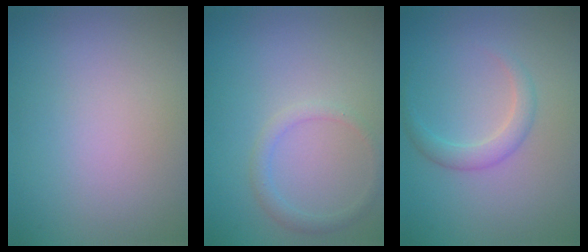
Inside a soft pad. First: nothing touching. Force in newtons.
{"total": 1.5, "press": 1.5, "slide": 0.1}
{"total": 2.0, "press": 2.0, "slide": 0.2}